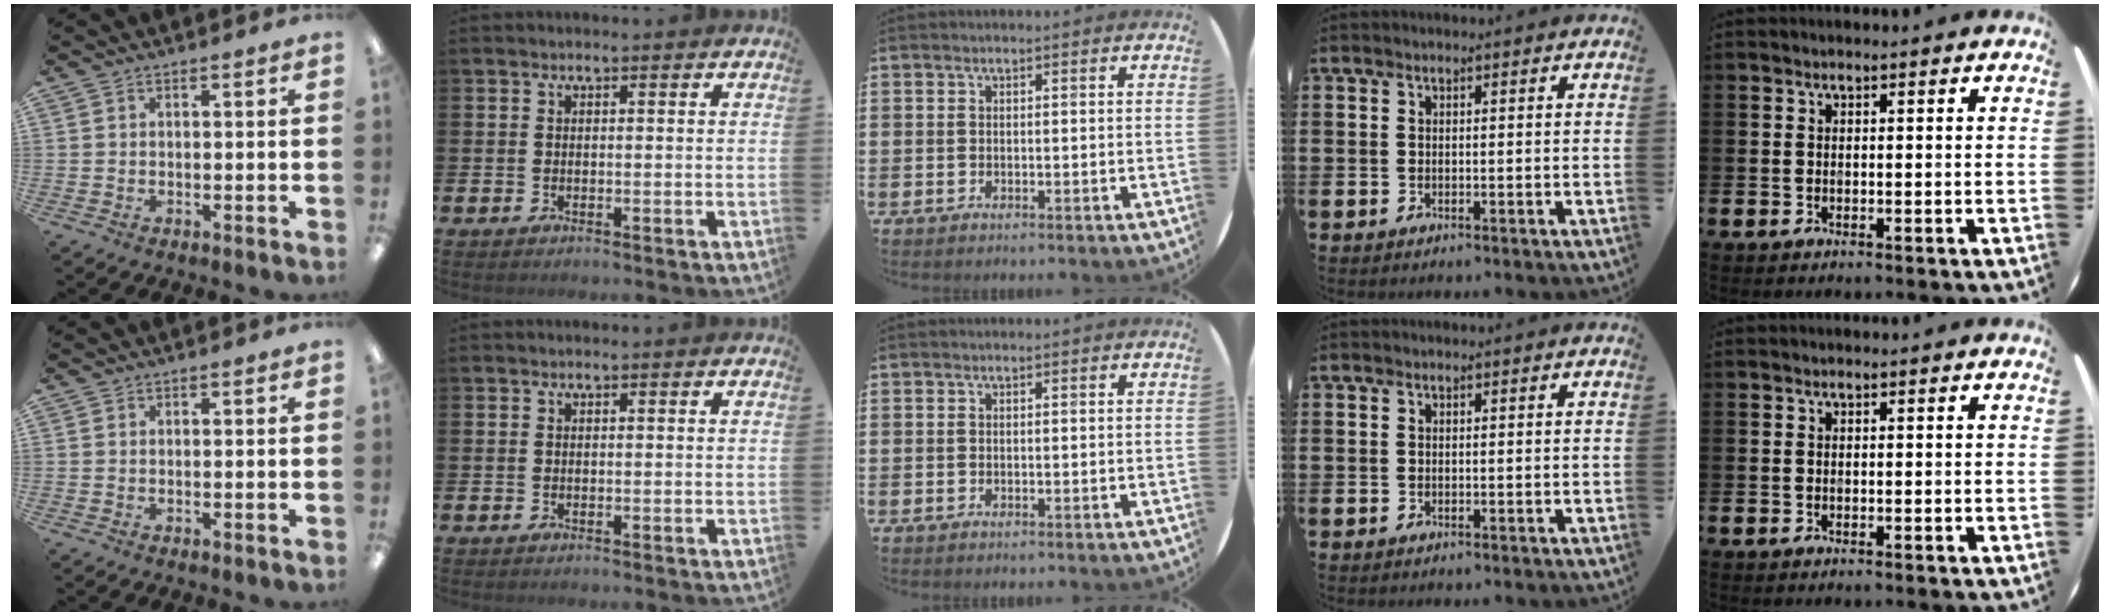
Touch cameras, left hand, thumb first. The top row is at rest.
{}